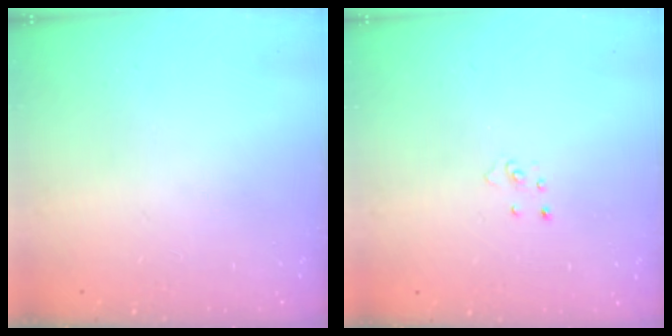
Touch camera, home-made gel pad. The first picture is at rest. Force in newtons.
{"total": 3.0, "press": 2.9, "slide": 0.3}